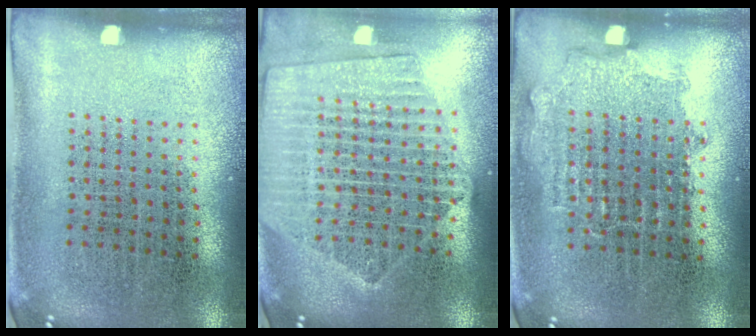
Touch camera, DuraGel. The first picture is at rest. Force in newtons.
{"total": 2.3, "press": 2.1, "slide": 1.1}
{"total": 0.9, "press": 0.8, "slide": 0.4}